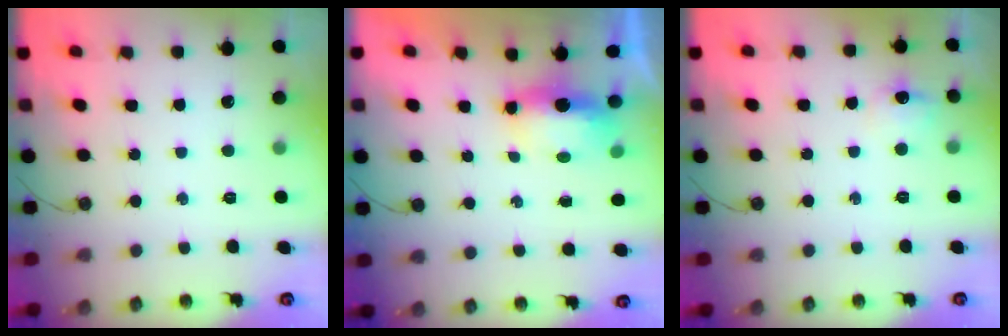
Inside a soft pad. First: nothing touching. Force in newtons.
{"total": 12.3, "press": 7.4, "slide": 9.8}
{"total": 7.3, "press": 7.2, "slide": 1.0}